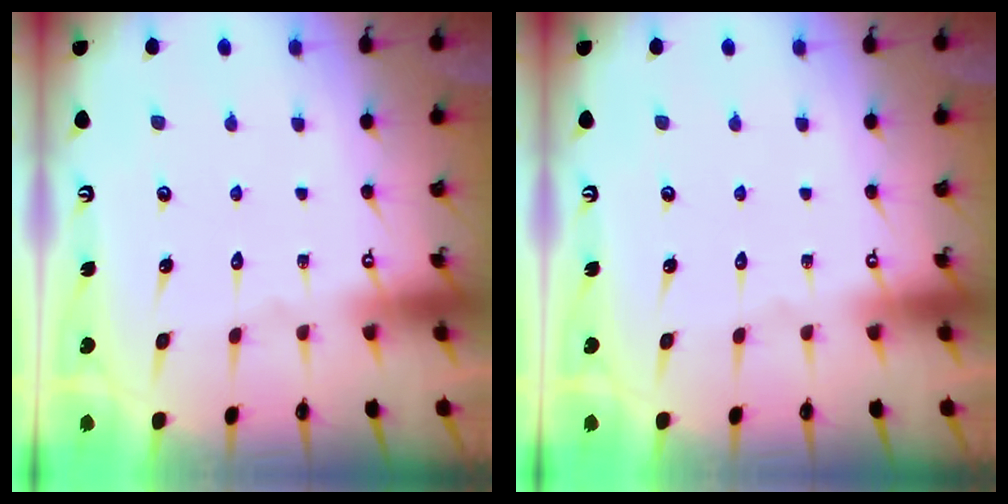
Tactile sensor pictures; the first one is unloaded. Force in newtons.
{"total": 0.0}